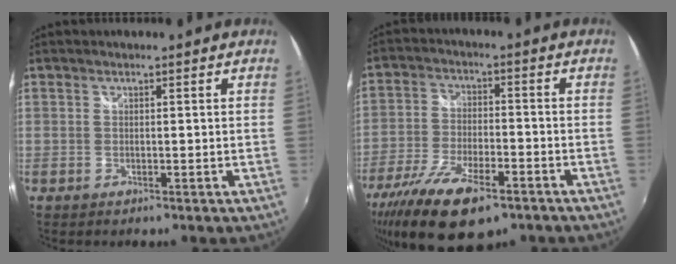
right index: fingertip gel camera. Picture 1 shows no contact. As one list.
[{"total": 16.7, "force": [-10.9, 5.9, 11.1], "torque": [-0.237, -0.047, -0.194]}]